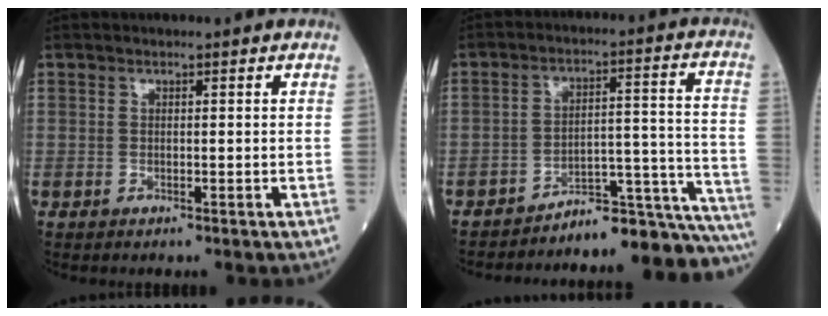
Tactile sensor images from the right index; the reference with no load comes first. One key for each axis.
{"total": 16.2, "fx": -15.8, "fy": 0.6, "fz": 3.5, "tx": 0.002, "ty": 0.055, "tz": -0.210}